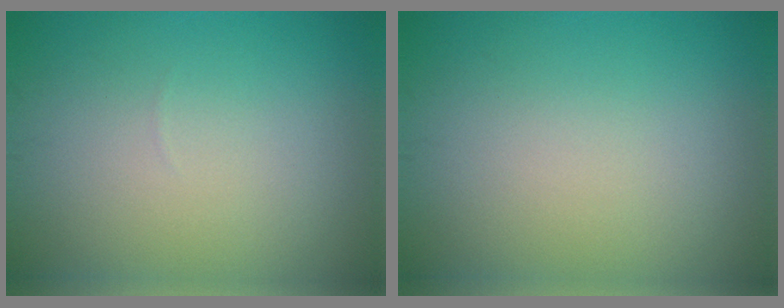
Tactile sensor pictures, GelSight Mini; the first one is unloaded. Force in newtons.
{"total": 0.0}